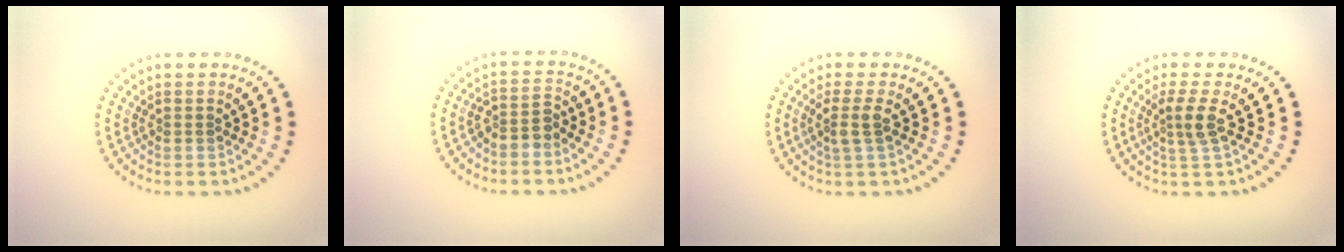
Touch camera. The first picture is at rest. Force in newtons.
{"total": 2.0, "press": 1.7, "slide": 1.1}
{"total": 2.0, "press": 1.5, "slide": 1.3}
{"total": 2.3, "press": 1.7, "slide": 1.5}